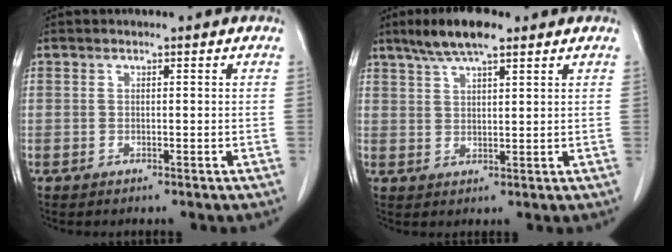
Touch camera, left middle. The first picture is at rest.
{"total": 6.9, "force": [5.0, 1.3, 4.6], "torque": [-0.094, 0.014, 0.090]}